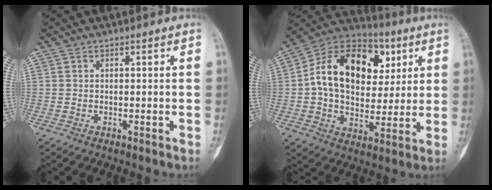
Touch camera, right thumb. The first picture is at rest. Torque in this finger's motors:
{"motor_torque": [1.89, 2.48, 1.04, -0.75, 0.51]}